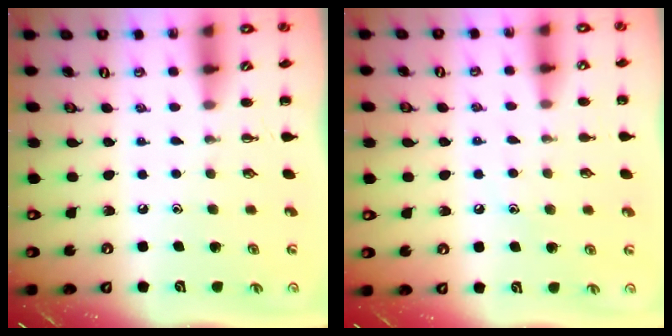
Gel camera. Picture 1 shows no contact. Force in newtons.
{"total": 6.8, "press": 6.6, "slide": 1.7}